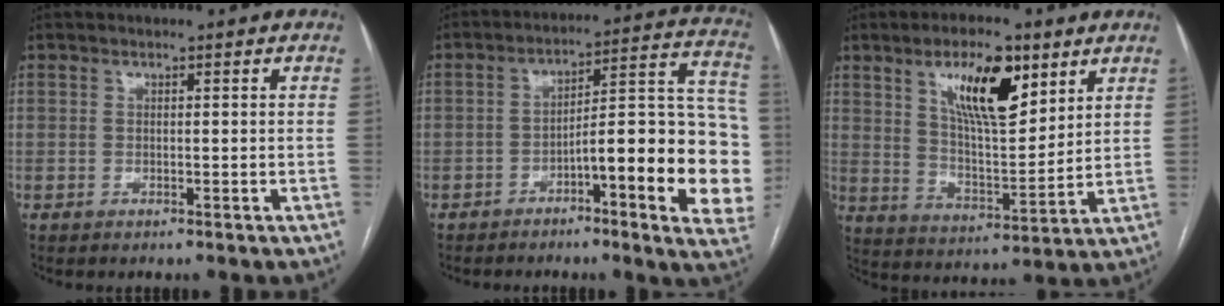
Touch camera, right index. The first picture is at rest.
{"total": 19.4, "force": [-5.5, 3.2, 18.3], "torque": [-0.173, 0.040, -0.066]}
{"total": 13.1, "force": [6.9, 4.0, 10.4], "torque": [-0.179, 0.002, 0.125]}